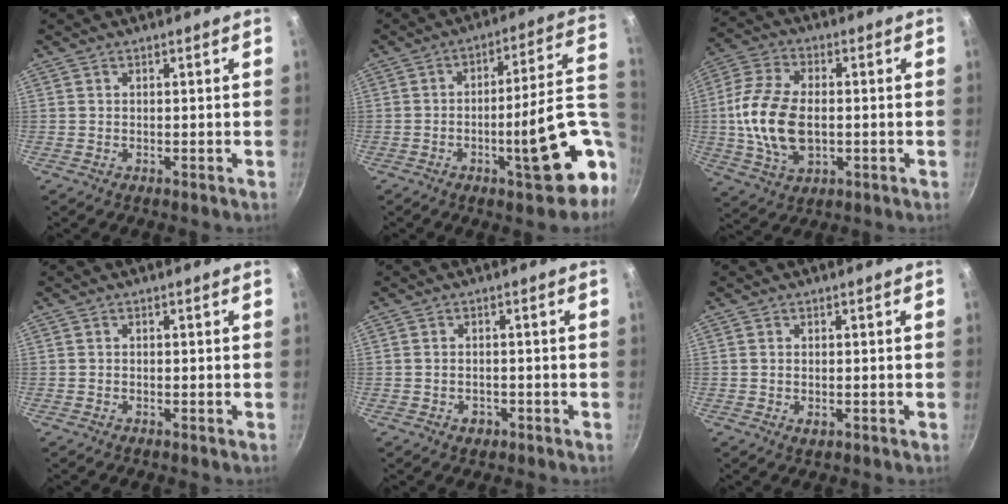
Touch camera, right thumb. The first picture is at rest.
{"total": 17.7, "force": [-5.1, 4.5, 16.3], "torque": [-0.194, 0.037, -0.069]}
{"total": 14.3, "force": [-0.7, 8.7, 11.4], "torque": [-0.221, 0.009, -0.017]}
{"total": 0.0}
{"total": 2.0, "force": [-0.9, 1.5, 1.0], "torque": [-0.016, 0.006, -0.009]}
{"total": 1.4, "force": [-0.2, 0.8, 1.1], "torque": [-0.020, -0.004, -0.002]}